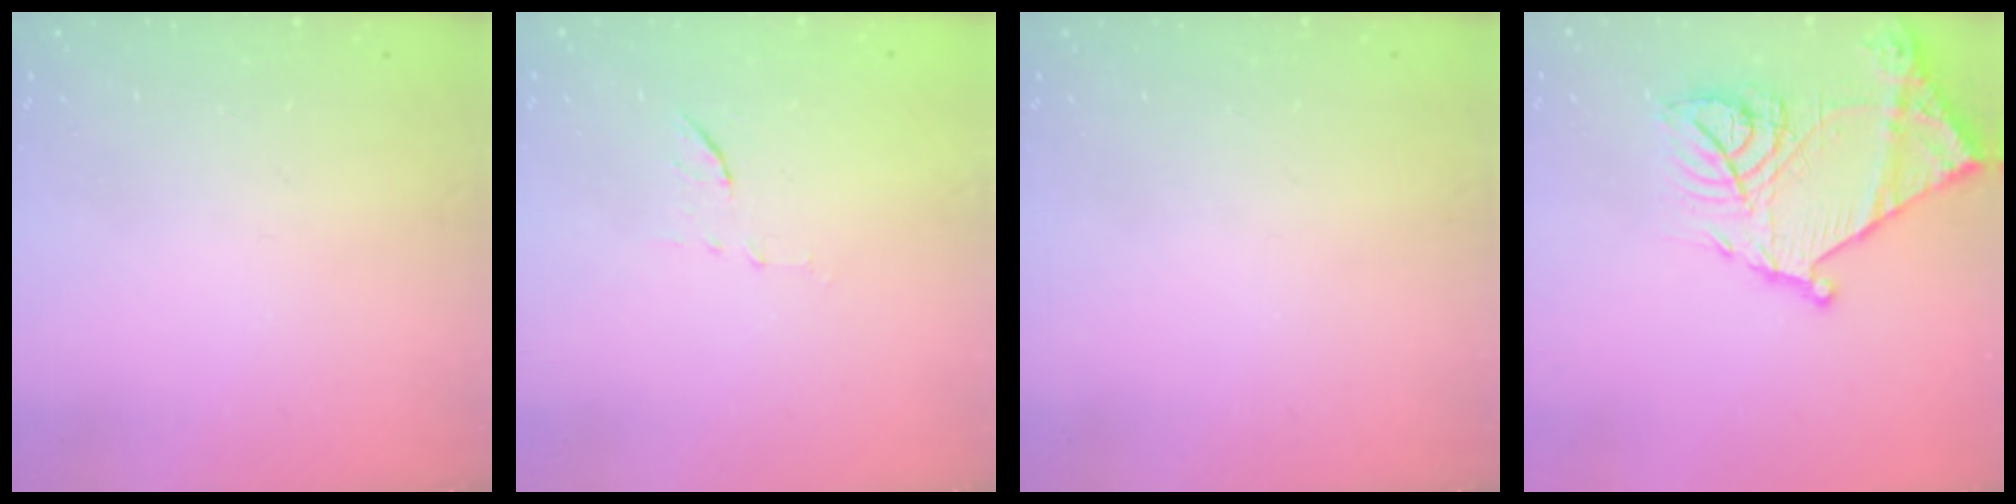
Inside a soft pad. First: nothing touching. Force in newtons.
{"total": 5.7, "press": 5.6, "slide": 1.3}
{"total": 0.0}
{"total": 18.6, "press": 18.5, "slide": 1.9}